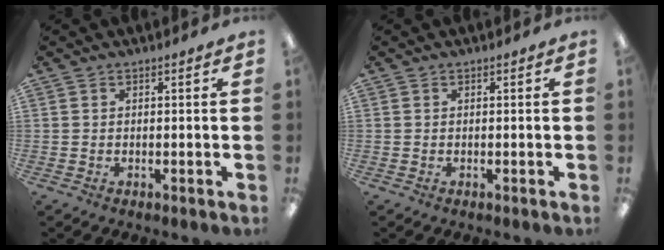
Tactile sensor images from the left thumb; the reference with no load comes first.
{"total": 0.0}